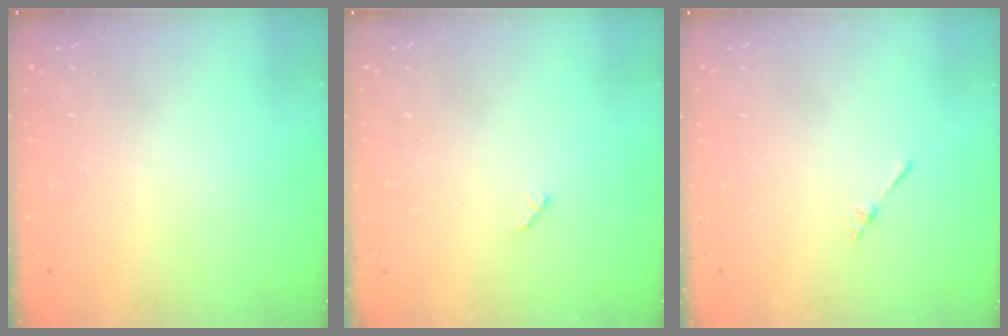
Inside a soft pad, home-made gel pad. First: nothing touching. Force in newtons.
{"total": 2.5, "press": 2.4, "slide": 0.4}
{"total": 2.0, "press": 2.0, "slide": 0.3}